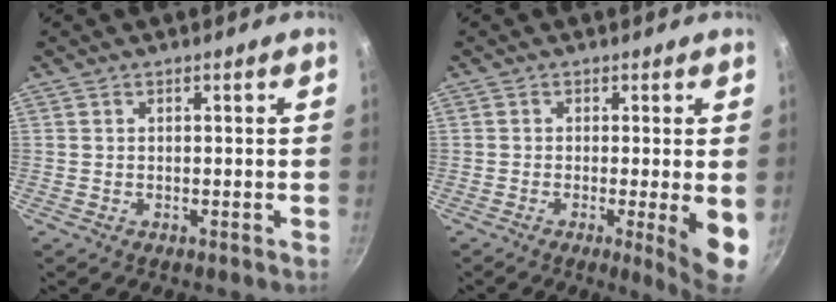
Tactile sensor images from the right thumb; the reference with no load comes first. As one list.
[{"total": 7.0, "force": [-1.0, 0.8, 6.9], "torque": [-0.093, -0.015, -0.013]}]